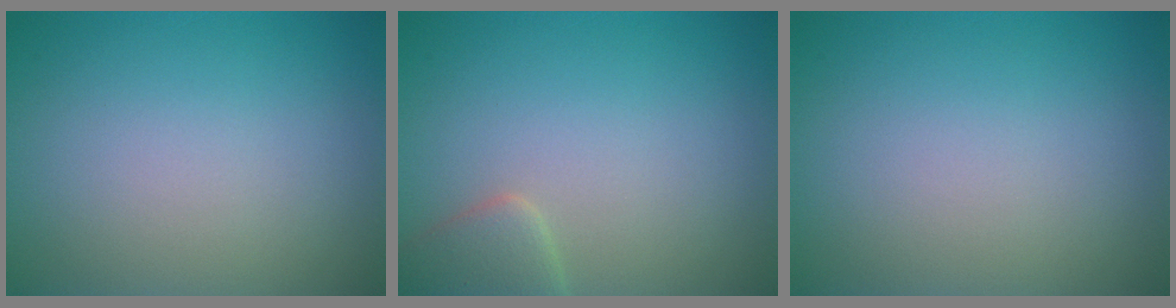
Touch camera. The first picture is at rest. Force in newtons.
{"total": 2.5, "press": 2.5, "slide": 0.2}
{"total": 0.0}